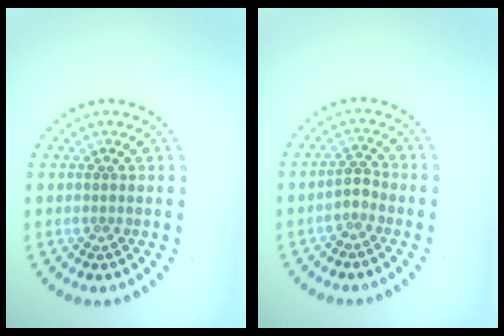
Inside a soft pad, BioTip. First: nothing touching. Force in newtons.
{"total": 1.1, "press": 0.9, "slide": 0.7}